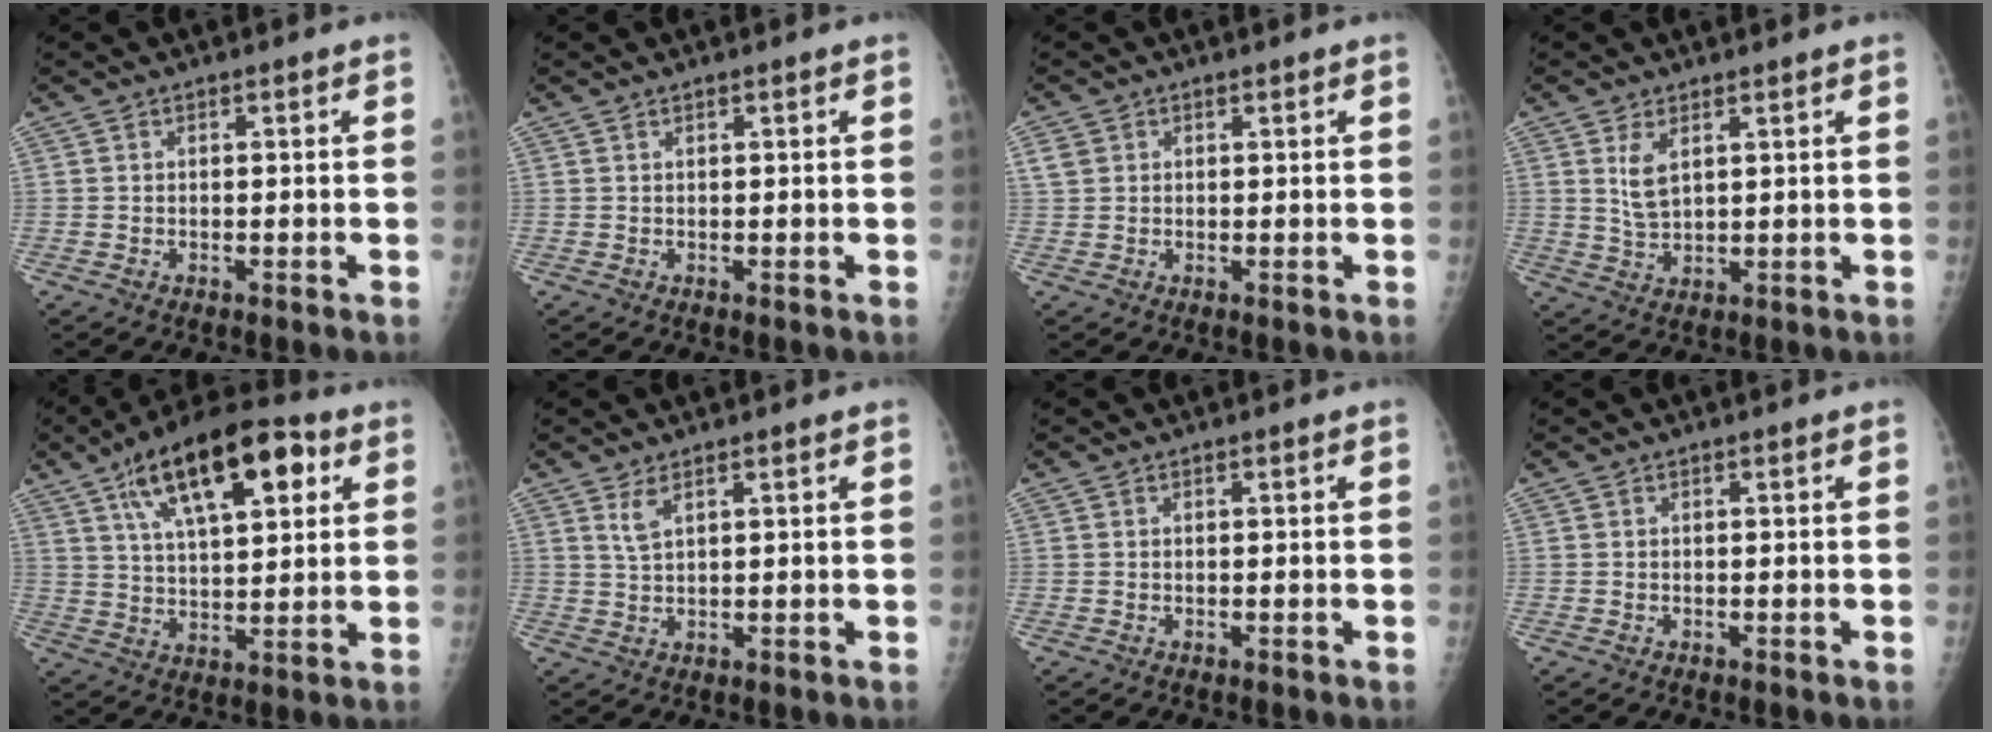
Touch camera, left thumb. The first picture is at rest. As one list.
[{"total": 0.6, "force": [0.5, 0.1, 0.2], "torque": [-0.005, -0.001, 0.012]}, {"total": 3.1, "force": [1.6, 2.3, 1.3], "torque": [-0.024, 0.004, 0.039]}, {"total": 4.3, "force": [2.0, 2.0, 3.2], "torque": [-0.058, -0.015, 0.047]}, {"total": 19.1, "force": [8.4, 8.1, 15.1], "torque": [-0.221, -0.007, 0.138]}, {"total": 2.8, "force": [1.8, 0.7, 2.0], "torque": [-0.043, -0.012, 0.042]}, {"total": 0.0}, {"total": 0.0}]